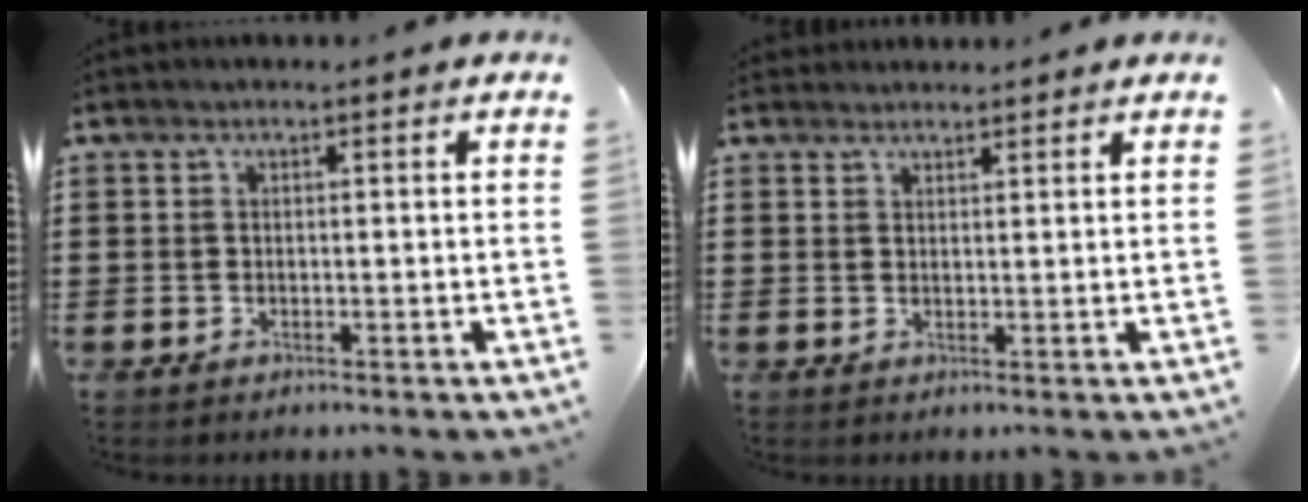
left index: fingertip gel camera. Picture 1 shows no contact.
{"total": 1.7, "force": [1.7, 0.4, 0.0], "torque": [-0.003, 0.002, 0.034]}